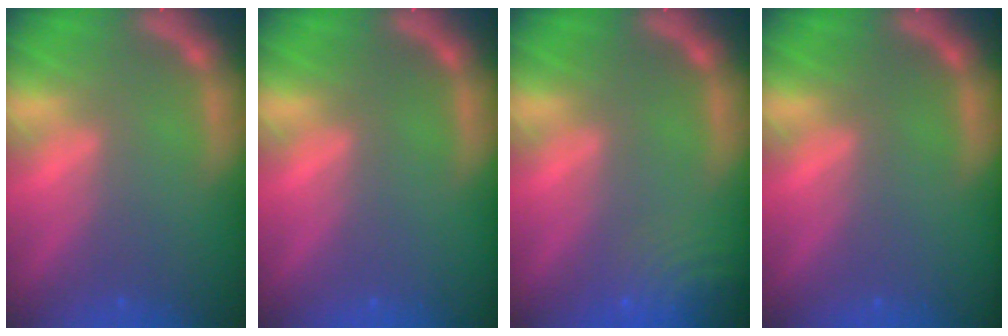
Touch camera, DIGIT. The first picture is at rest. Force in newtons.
{"total": 0.0}
{"total": 6.5}
{"total": 0.0}